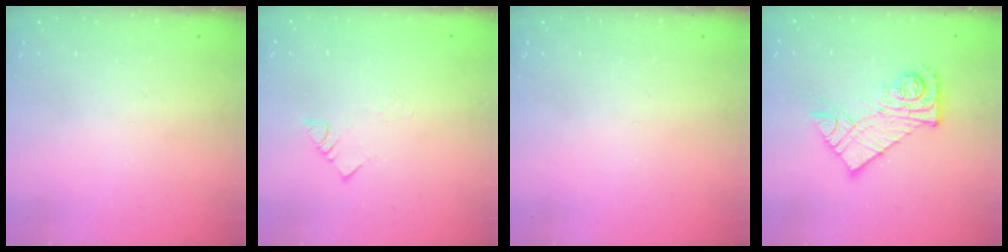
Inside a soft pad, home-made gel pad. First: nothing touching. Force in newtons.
{"total": 1.7, "press": 1.7, "slide": 0.1}
{"total": 0.0}
{"total": 13.7, "press": 13.7, "slide": 1.2}